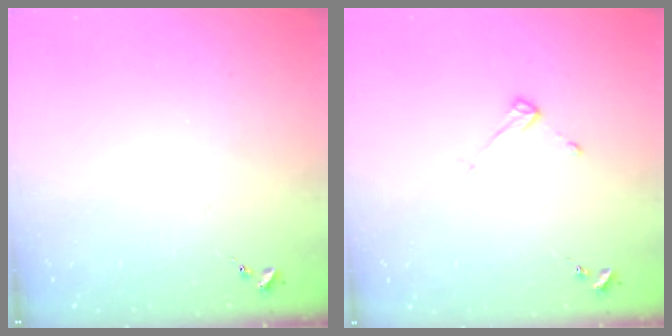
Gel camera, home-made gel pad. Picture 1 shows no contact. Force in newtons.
{"total": 3.8, "press": 3.8, "slide": 0.4}